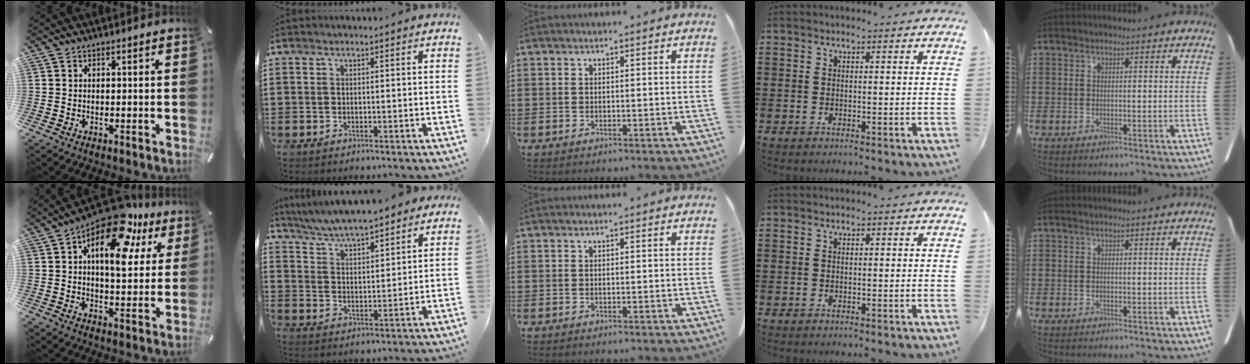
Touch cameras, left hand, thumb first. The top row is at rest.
{"thumb": {"total": 17.6, "force": [9.0, 8.7, 12.4], "torque": [-0.188, -0.046, 0.149]}, "index": {"total": 5.5, "force": [5.3, 0.4, 1.3], "torque": [-0.050, -0.023, 0.094]}}